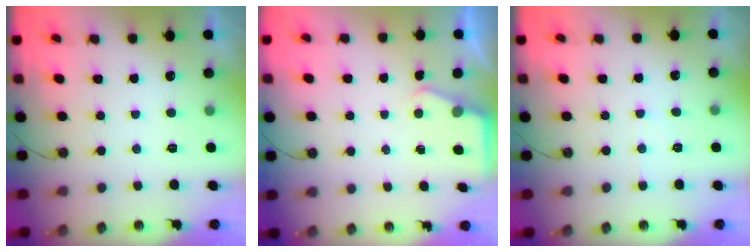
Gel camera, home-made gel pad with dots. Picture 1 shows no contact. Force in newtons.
{"total": 2.8, "press": 2.8, "slide": 0.4}
{"total": 3.4, "press": 3.4, "slide": 0.6}